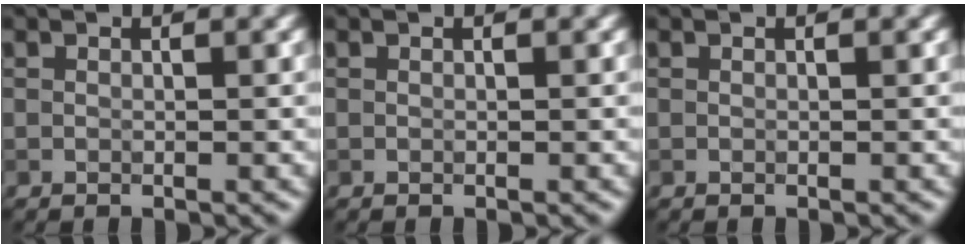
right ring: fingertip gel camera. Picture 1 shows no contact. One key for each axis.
{"total": 0.0}
{"total": 0.0}